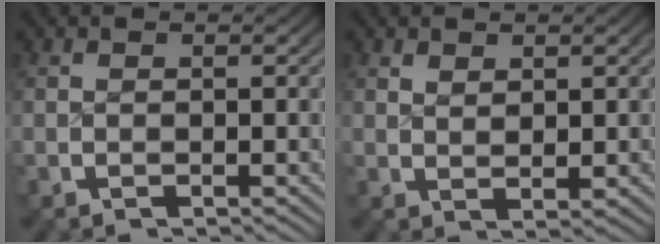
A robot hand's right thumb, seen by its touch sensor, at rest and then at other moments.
{"total": 1.4, "force": [1.2, 0.3, 0.7], "torque": [-0.008, -0.004, 0.032]}